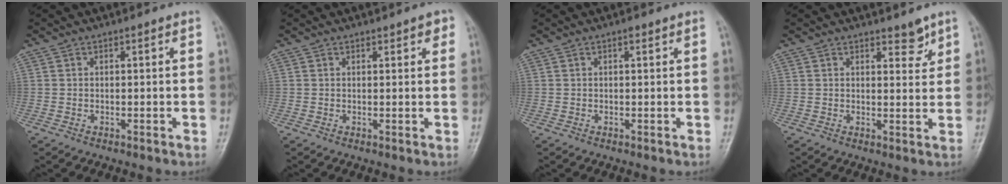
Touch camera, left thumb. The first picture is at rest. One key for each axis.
{"total": 2.3, "fx": 1.5, "fy": 1.2, "fz": 1.2, "tx": 0.005, "ty": -0.004, "tz": 0.015}
{"total": 0.9, "fx": 0.5, "fy": 0.3, "fz": 0.6, "tx": -0.008, "ty": -0.001, "tz": 0.006}
{"total": 3.3, "fx": 2.5, "fy": 1.4, "fz": 1.6, "tx": -0.003, "ty": -0.018, "tz": 0.035}